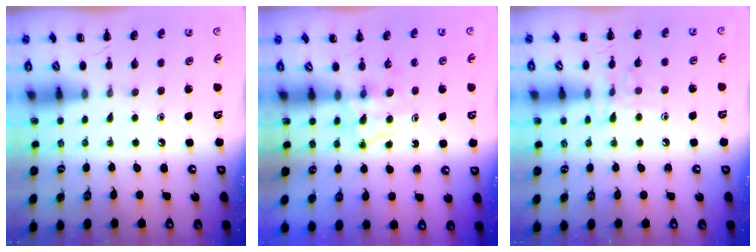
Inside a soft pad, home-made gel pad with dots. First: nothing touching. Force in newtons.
{"total": 4.6, "press": 4.4, "slide": 1.3}
{"total": 7.3, "press": 7.3, "slide": 0.9}